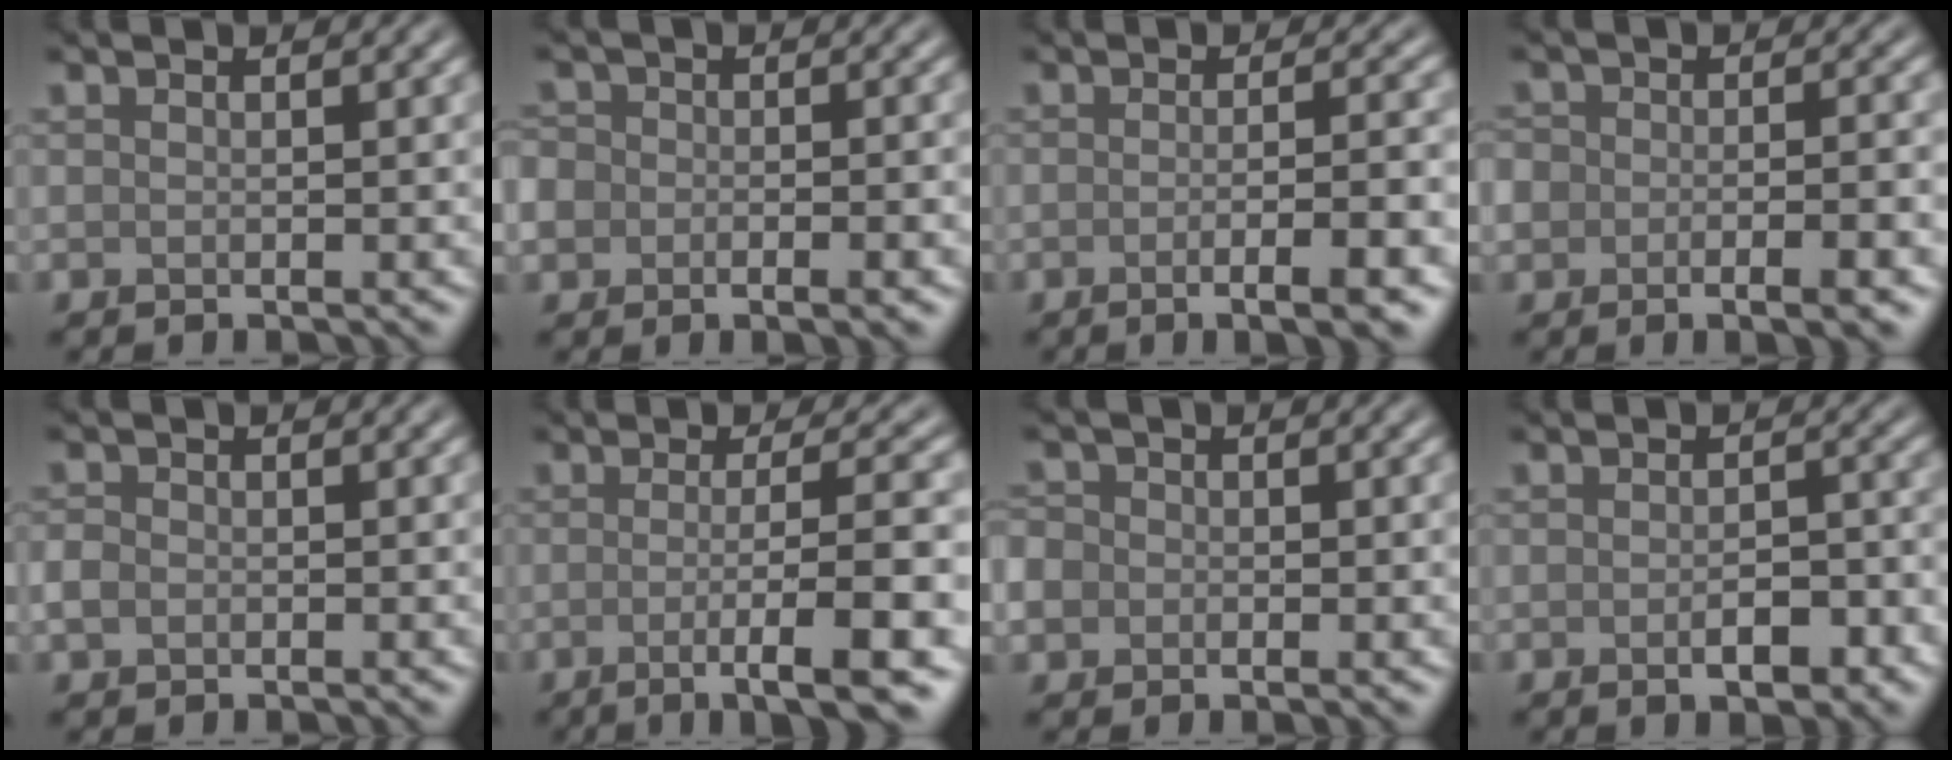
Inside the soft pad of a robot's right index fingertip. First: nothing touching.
{"total": 6.0, "force": [-2.2, 4.3, 3.6], "torque": [-0.031, 0.010, -0.053]}
{"total": 5.3, "force": [-1.7, 1.3, 4.8], "torque": [-0.063, 0.000, -0.027]}
{"total": 6.2, "force": [-2.6, 3.3, 4.6], "torque": [-0.041, 0.002, -0.034]}
{"total": 1.5, "force": [-0.4, 1.2, 0.7], "torque": [-0.012, -0.002, -0.014]}
{"total": 7.8, "force": [-2.1, 1.3, 7.4], "torque": [-0.101, 0.001, -0.040]}
{"total": 3.8, "force": [-1.0, 3.2, 1.9], "torque": [-0.034, 0.004, -0.032]}
{"total": 3.1, "force": [-1.2, 1.4, 2.5], "torque": [-0.038, -0.003, -0.015]}